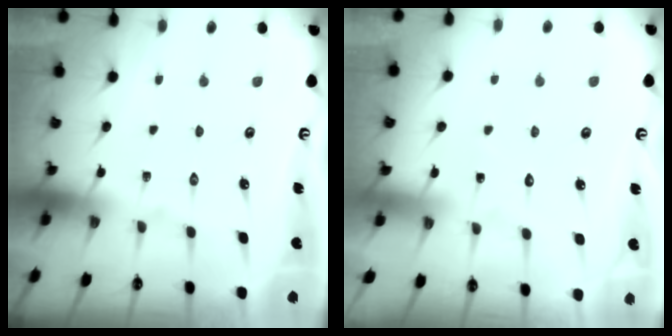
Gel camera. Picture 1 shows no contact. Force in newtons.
{"total": 4.8, "press": 4.8, "slide": 0.5}